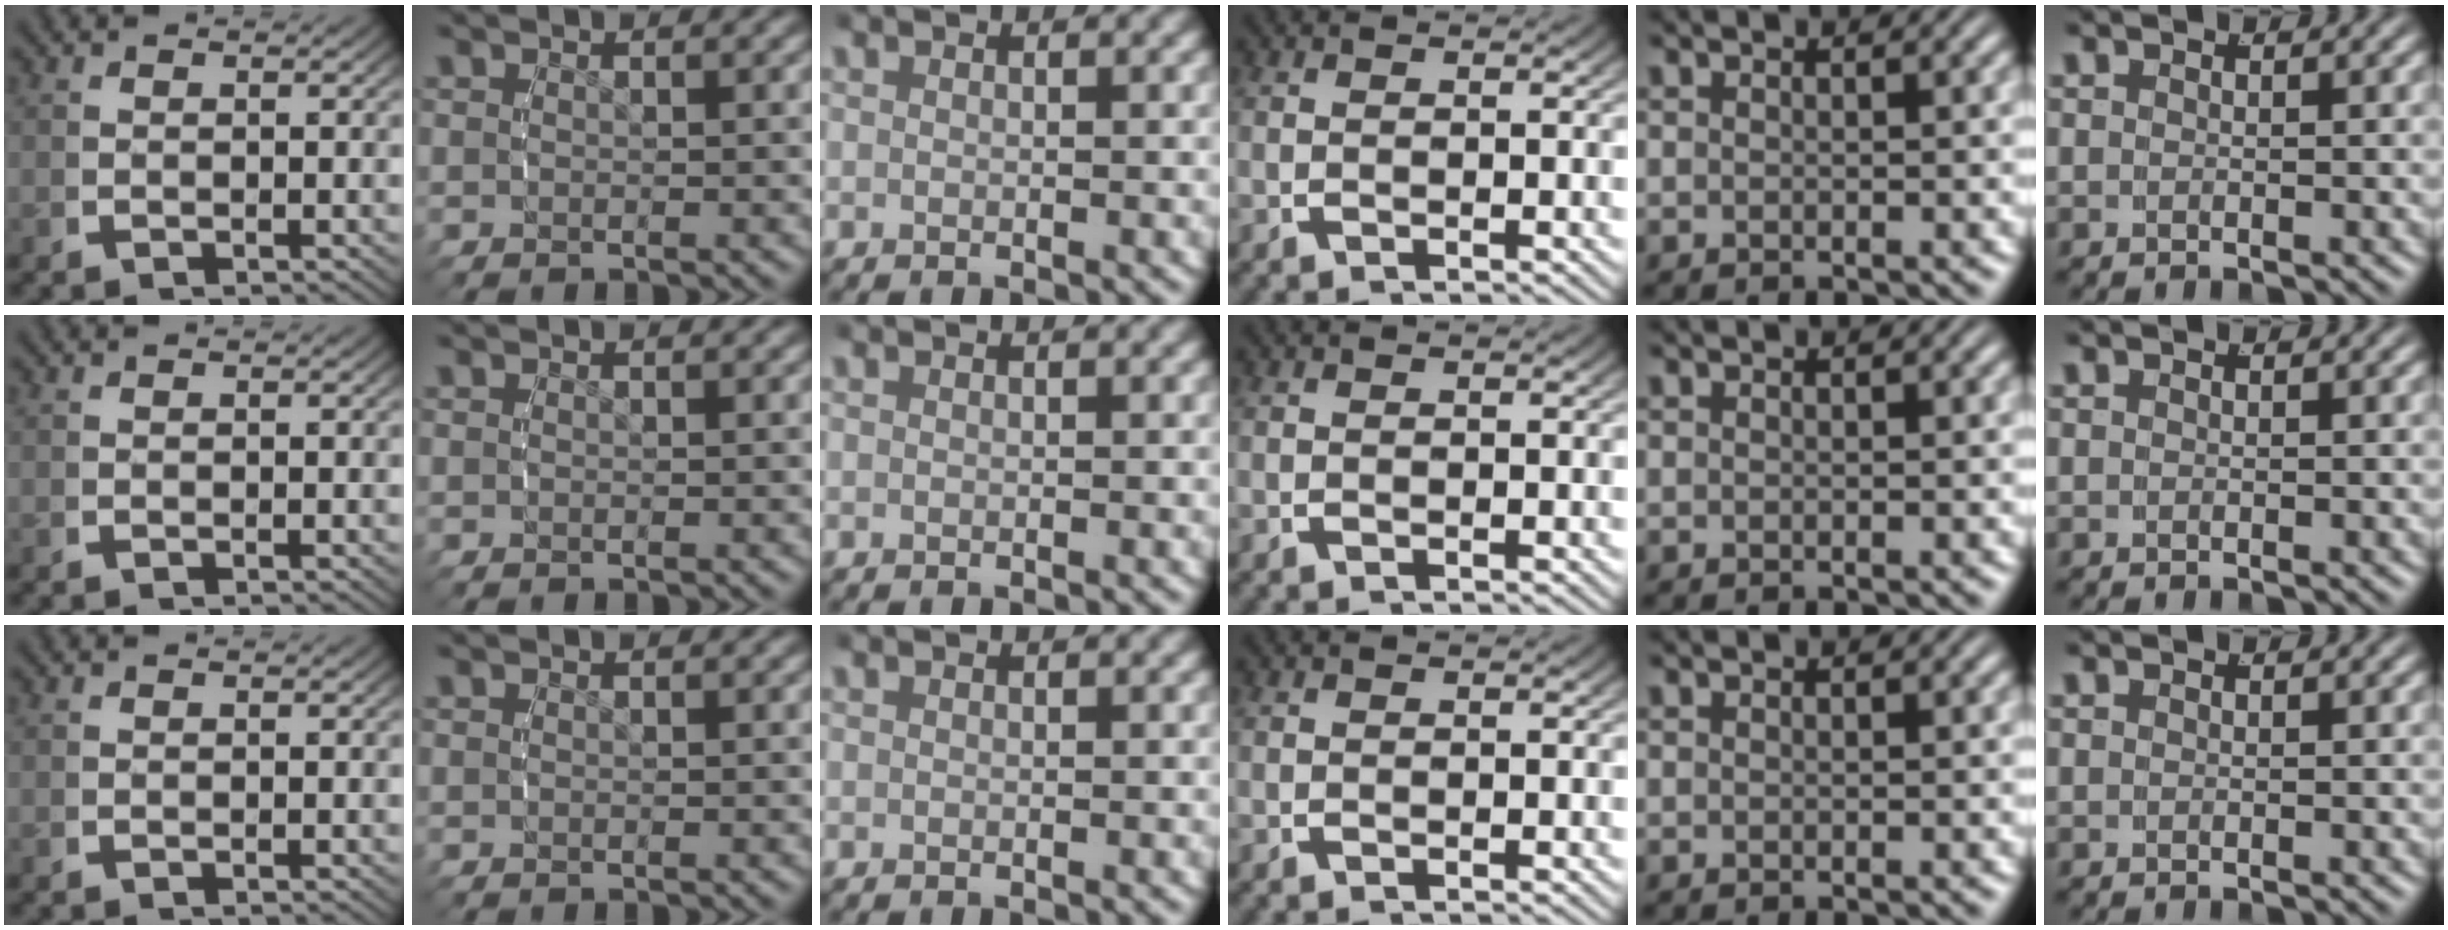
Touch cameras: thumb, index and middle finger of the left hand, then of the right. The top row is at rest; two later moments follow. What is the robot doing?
{"motion": "reach", "object": "plastic wrap"}